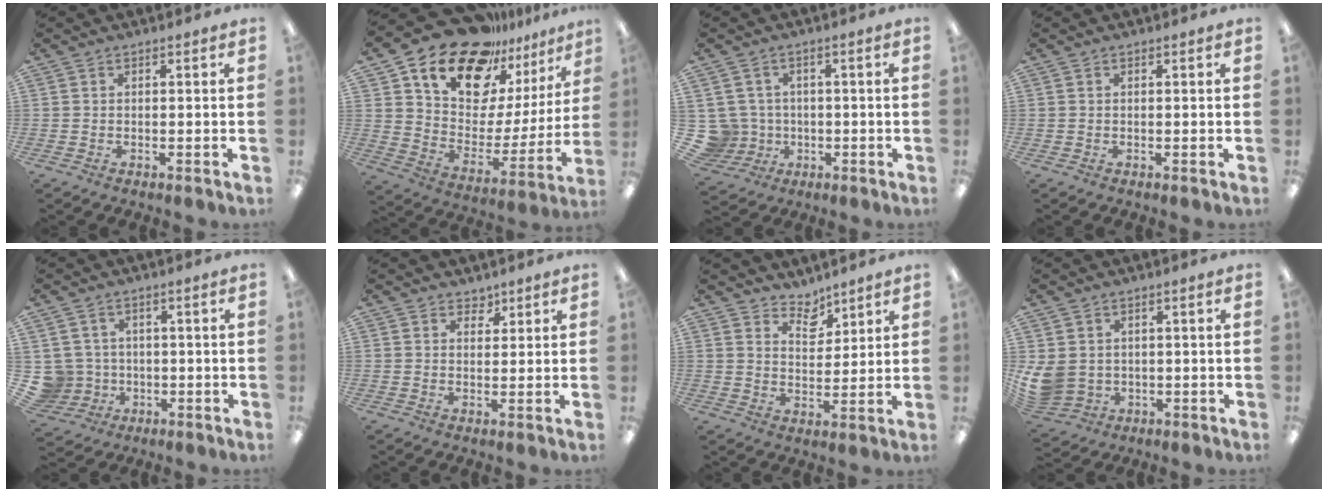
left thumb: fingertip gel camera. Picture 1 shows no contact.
{"total": 20.0, "force": [15.8, 9.6, 7.5], "torque": [-0.137, -0.114, 0.278]}
{"total": 7.1, "force": [0.0, 7.0, 1.2], "torque": [-0.063, 0.001, 0.007]}
{"total": 0.0}
{"total": 6.6, "force": [-0.1, 6.5, 1.1], "torque": [-0.051, 0.004, 0.005]}
{"total": 2.9, "force": [2.2, 1.8, 0.4], "torque": [0.003, -0.009, 0.039]}
{"total": 5.9, "force": [5.2, 2.5, 0.8], "torque": [-0.003, -0.039, 0.094]}
{"total": 6.8, "force": [0.9, 6.1, 2.9], "torque": [-0.086, -0.004, 0.018]}